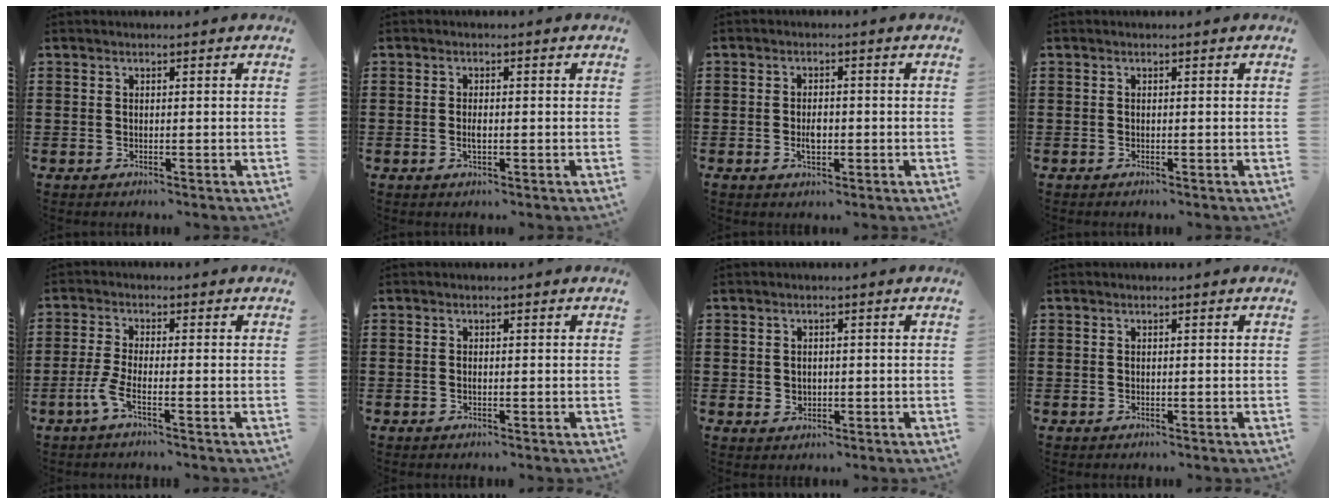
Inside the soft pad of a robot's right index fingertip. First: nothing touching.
{"total": 1.7, "force": [-0.2, 0.7, 1.6], "torque": [-0.030, 0.000, -0.005]}
{"total": 2.7, "force": [-0.5, 1.4, 2.2], "torque": [-0.033, -0.002, -0.010]}
{"total": 0.0}
{"total": 3.4, "force": [-1.8, 0.3, 2.9], "torque": [-0.079, -0.011, -0.042]}
{"total": 0.0}
{"total": 1.4, "force": [0.4, 1.2, 0.4], "torque": [-0.012, 0.007, 0.006]}
{"total": 0.0}